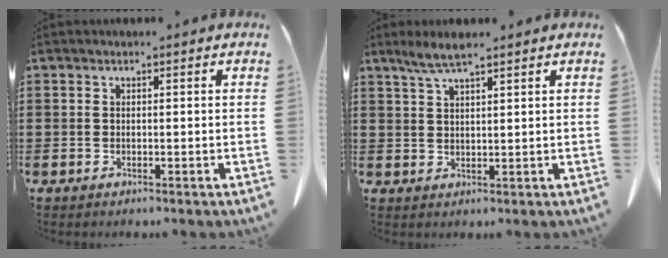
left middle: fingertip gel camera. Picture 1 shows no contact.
{"total": 3.8, "force": [2.9, 0.2, 2.5], "torque": [-0.054, 0.000, 0.052]}